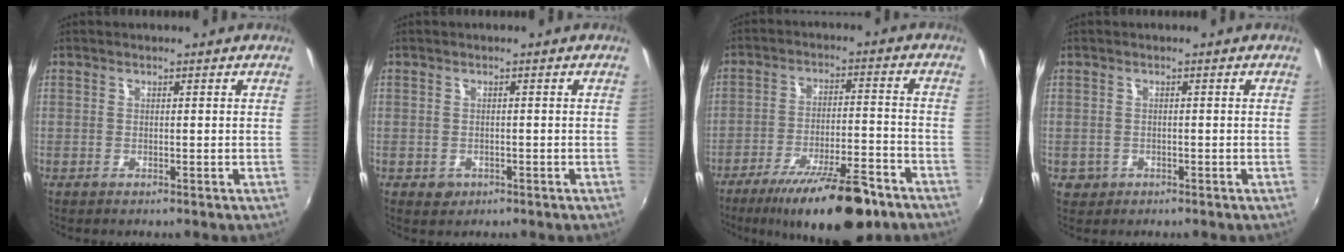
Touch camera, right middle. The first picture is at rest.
{"total": 2.0, "force": [-0.8, 1.7, 0.6], "torque": [-0.013, -0.004, -0.009]}
{"total": 17.1, "force": [-12.4, 4.4, 11.0], "torque": [-0.193, -0.018, -0.188]}
{"total": 2.2, "force": [-0.7, 2.0, 0.6], "torque": [-0.017, -0.005, -0.008]}